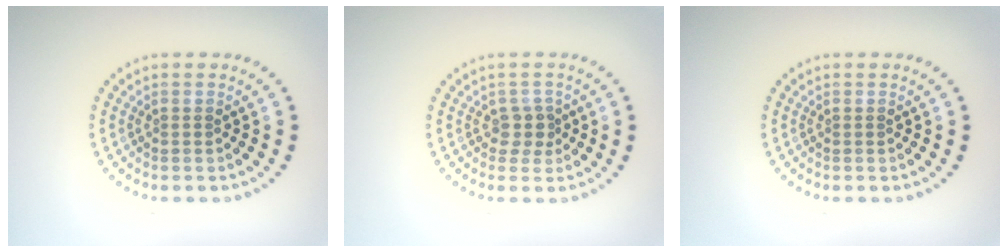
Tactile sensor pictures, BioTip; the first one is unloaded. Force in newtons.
{"total": 1.7, "press": 1.4, "slide": 1.0}
{"total": 0.0}